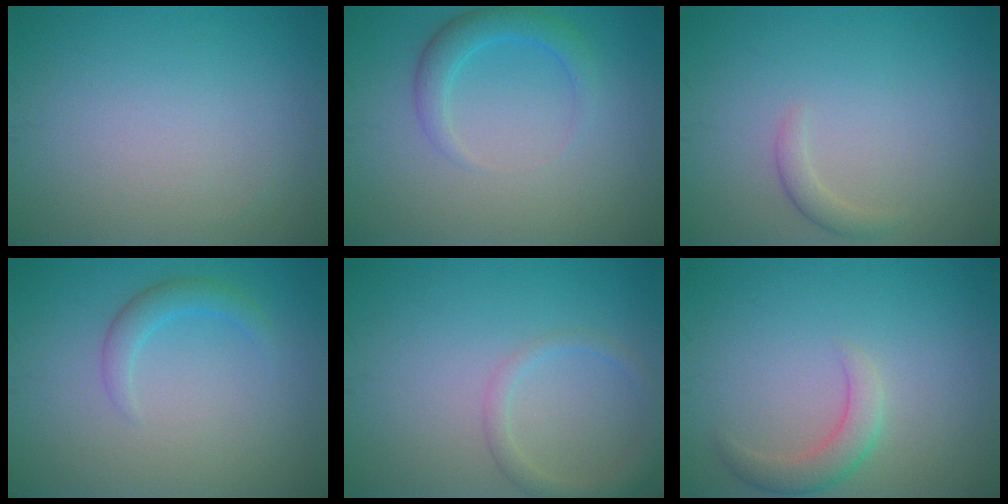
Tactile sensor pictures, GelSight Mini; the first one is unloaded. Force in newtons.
{"total": 2.6, "press": 2.6, "slide": 0.2}
{"total": 1.2, "press": 1.2, "slide": 0.1}
{"total": 1.9, "press": 1.9, "slide": 0.1}
{"total": 2.1, "press": 2.1, "slide": 0.1}
{"total": 2.5, "press": 2.5, "slide": 0.2}